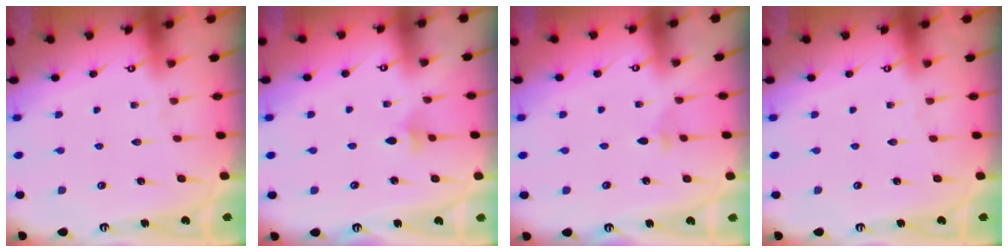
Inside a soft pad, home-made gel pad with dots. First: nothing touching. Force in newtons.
{"total": 3.3, "press": 3.2, "slide": 0.8}
{"total": 2.7, "press": 2.6, "slide": 0.9}
{"total": 0.0}